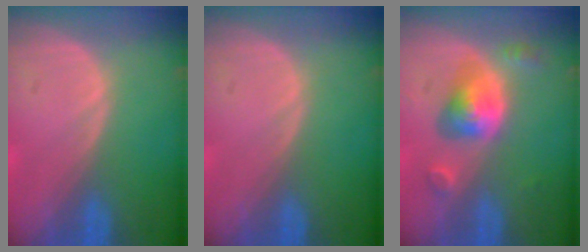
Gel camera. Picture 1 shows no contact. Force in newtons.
{"total": 0.0}
{"total": 5.8, "press": 5.3, "slide": 2.4}